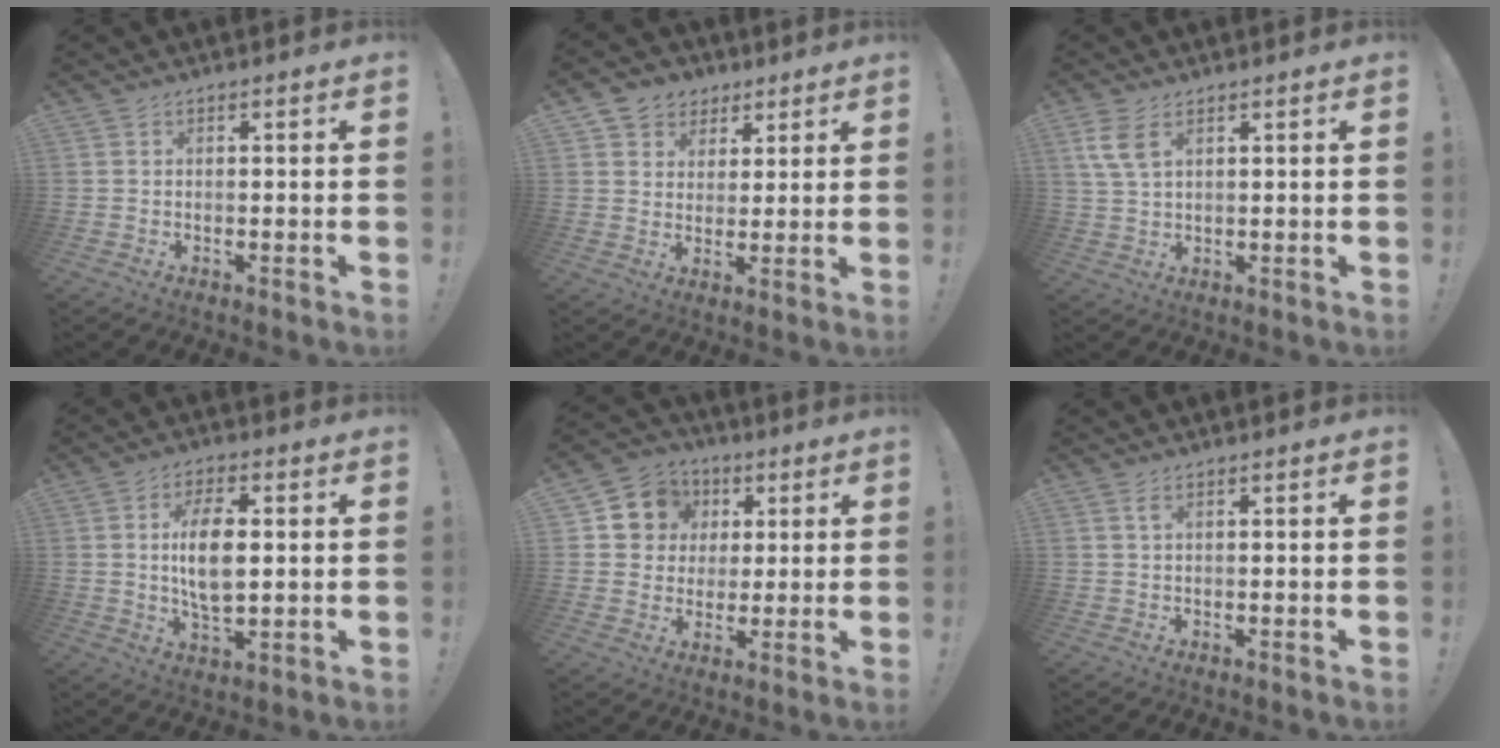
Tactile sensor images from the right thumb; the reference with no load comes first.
{"total": 6.6, "force": [2.8, 6.0, 0.8], "torque": [-0.007, -0.018, 0.057]}
{"total": 6.4, "force": [3.1, 3.4, 4.5], "torque": [-0.091, -0.009, 0.059]}
{"total": 11.3, "force": [1.3, 5.7, 9.6], "torque": [-0.176, -0.003, 0.019]}
{"total": 10.0, "force": [2.5, 9.3, 2.6], "torque": [-0.037, -0.003, 0.054]}
{"total": 1.5, "force": [0.5, 0.2, 1.4], "torque": [-0.022, -0.001, 0.006]}